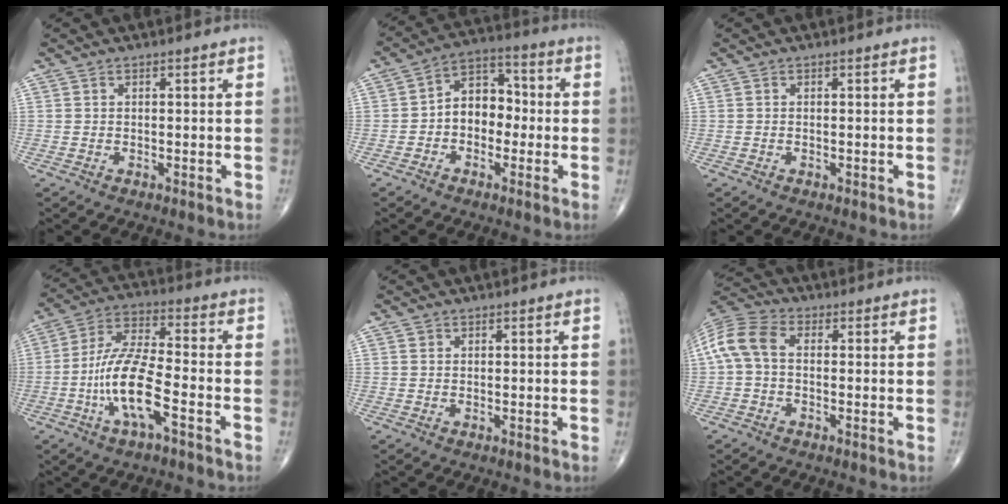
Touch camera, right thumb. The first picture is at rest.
{"total": 9.0, "force": [-1.0, 6.7, 6.0], "torque": [-0.059, 0.036, -0.032]}
{"total": 0.0}
{"total": 12.6, "force": [-4.5, 3.5, 11.2], "torque": [-0.232, 0.034, -0.088]}
{"total": 0.6, "force": [0.3, 0.6, 0.1], "torque": [0.003, 0.000, 0.004]}
{"total": 8.5, "force": [0.2, 5.4, 6.5], "torque": [-0.139, 0.026, -0.007]}